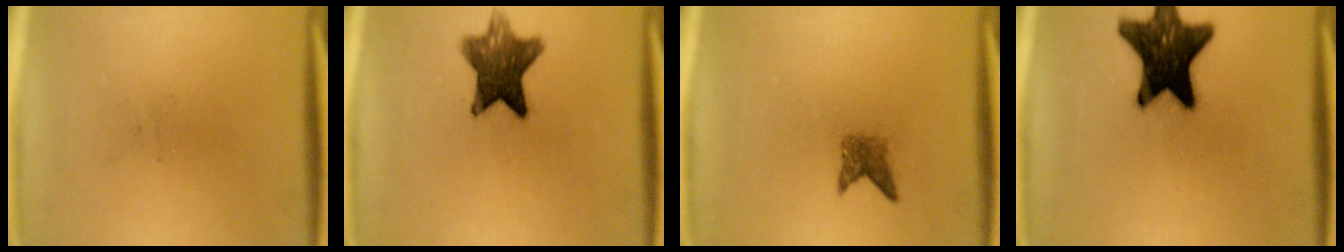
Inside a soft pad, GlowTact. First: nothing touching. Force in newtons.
{"total": 9.5}
{"total": 2.1}
{"total": 17.1}